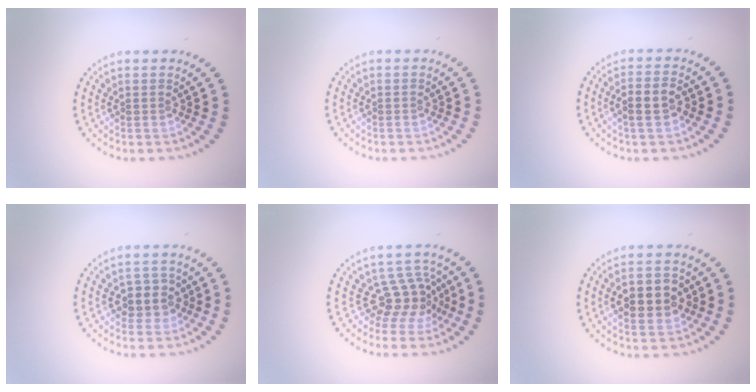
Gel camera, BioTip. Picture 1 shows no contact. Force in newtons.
{"total": 0.0}
{"total": 2.7, "press": 2.7, "slide": 0.6}
{"total": 2.7, "press": 2.4, "slide": 1.1}
{"total": 3.3, "press": 2.7, "slide": 1.9}
{"total": 4.5, "press": 4.5, "slide": 0.2}